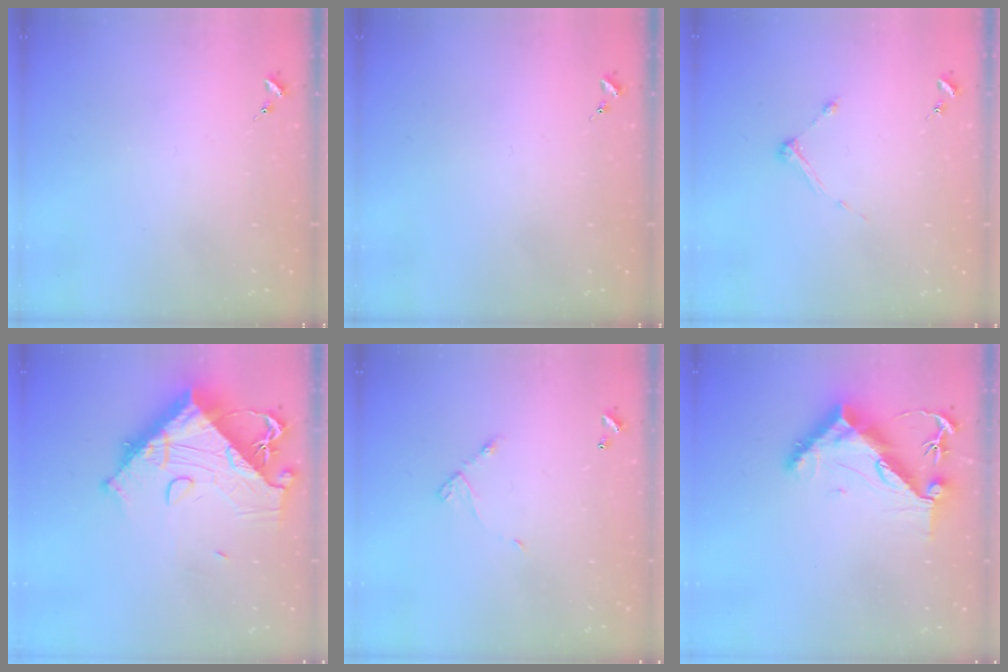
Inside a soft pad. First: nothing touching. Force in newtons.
{"total": 0.0}
{"total": 4.9, "press": 4.9, "slide": 0.7}
{"total": 20.0, "press": 19.9, "slide": 2.3}
{"total": 5.5, "press": 5.5, "slide": 0.3}
{"total": 11.0, "press": 10.9, "slide": 1.0}